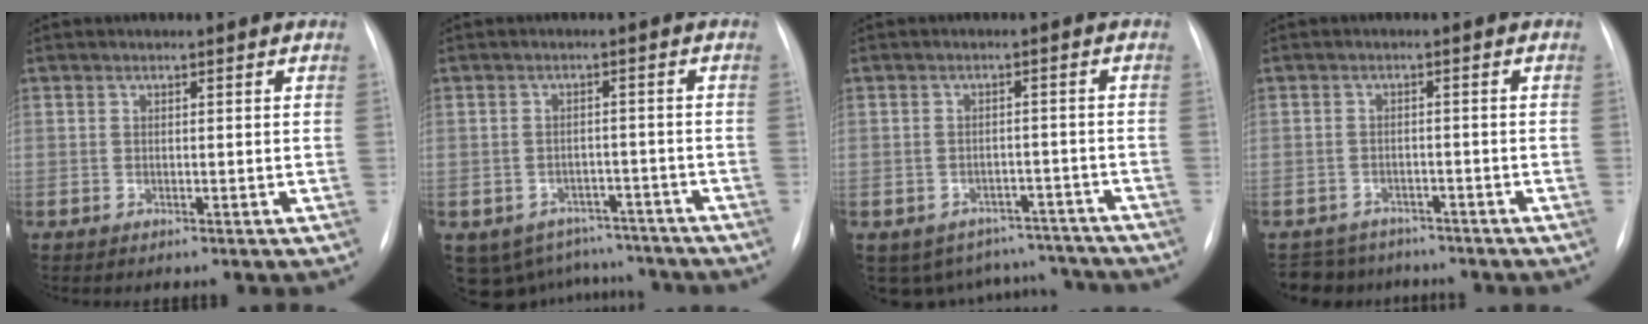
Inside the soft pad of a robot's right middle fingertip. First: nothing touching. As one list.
[{"total": 9.7, "force": [-7.9, 5.5, 1.2], "torque": [-0.019, 0.021, -0.092]}, {"total": 9.6, "force": [-8.4, 4.7, 0.4], "torque": [0.004, 0.030, -0.094]}, {"total": 5.9, "force": [-5.3, 2.7, -0.2], "torque": [0.003, 0.008, -0.073]}]